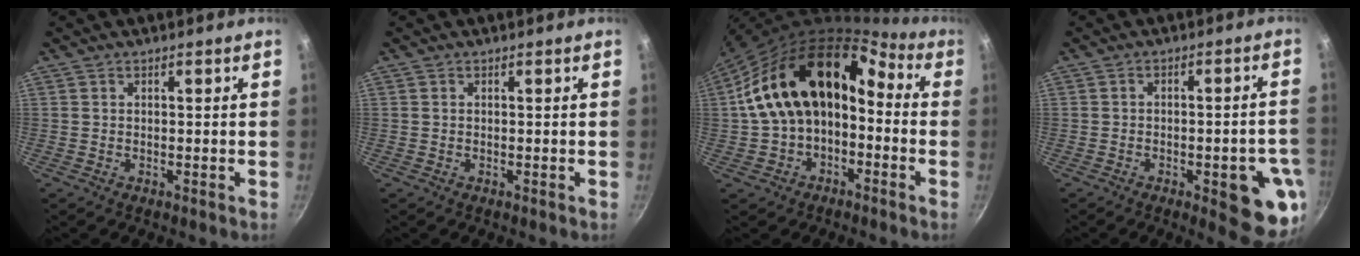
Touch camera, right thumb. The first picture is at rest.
{"total": 0.0}
{"total": 19.7, "force": [-0.9, 13.4, 14.5], "torque": [-0.232, 0.069, -0.016]}
{"total": 14.1, "force": [-5.0, 4.1, 12.6], "torque": [-0.123, 0.020, -0.060]}